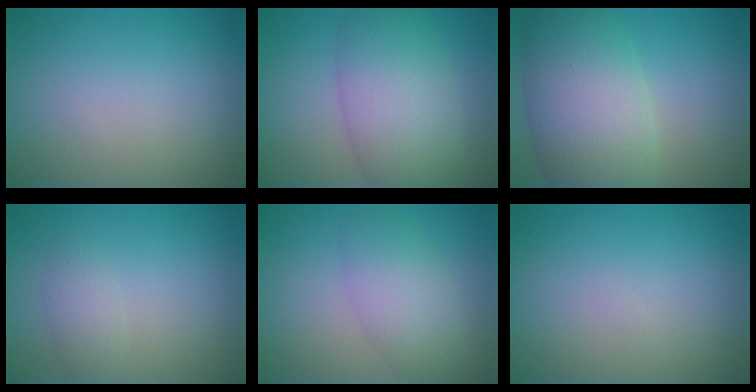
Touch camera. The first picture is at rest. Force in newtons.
{"total": 7.8, "press": 7.8, "slide": 0.3}
{"total": 9.6, "press": 9.6, "slide": 0.4}
{"total": 1.5, "press": 1.5, "slide": 0.2}
{"total": 4.2, "press": 4.2, "slide": 0.3}
{"total": 0.0}